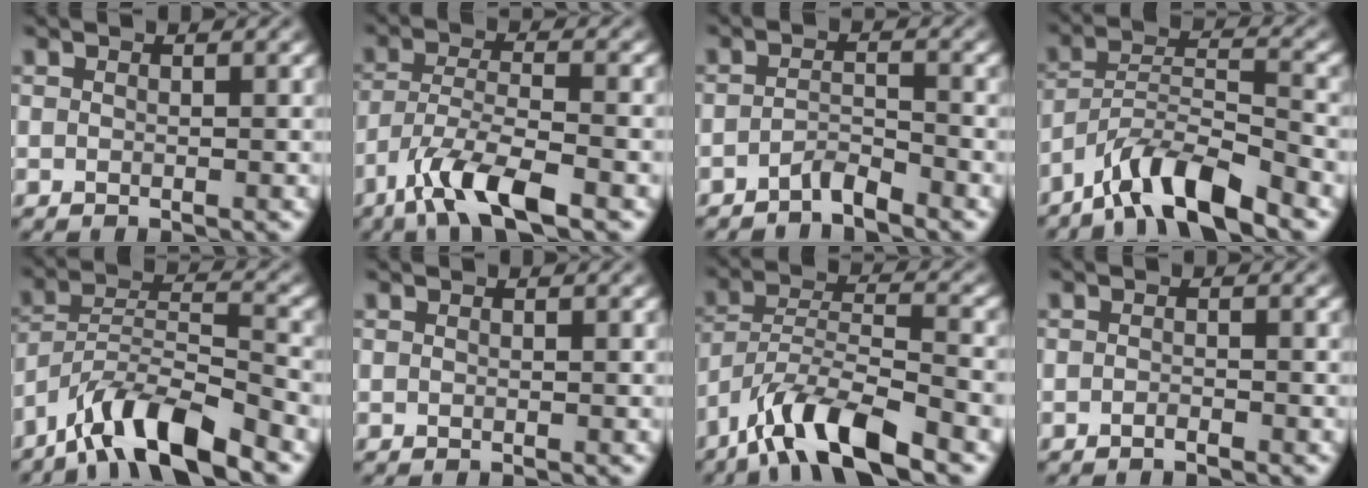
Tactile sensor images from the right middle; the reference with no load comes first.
{"total": 7.0, "force": [-4.5, 1.7, 5.1], "torque": [-0.096, -0.001, -0.089]}
{"total": 1.8, "force": [-1.6, 0.2, 0.8], "torque": [-0.015, 0.008, -0.034]}
{"total": 7.2, "force": [-5.5, 1.3, 4.4], "torque": [-0.074, 0.006, -0.105]}
{"total": 8.0, "force": [-6.0, 1.7, 5.0], "torque": [-0.084, 0.006, -0.115]}
{"total": 0.0}
{"total": 8.6, "force": [-6.1, 1.9, 5.8], "torque": [-0.100, 0.006, -0.117]}
{"total": 0.7, "force": [-0.6, 0.1, 0.4], "torque": [-0.007, 0.002, -0.011]}